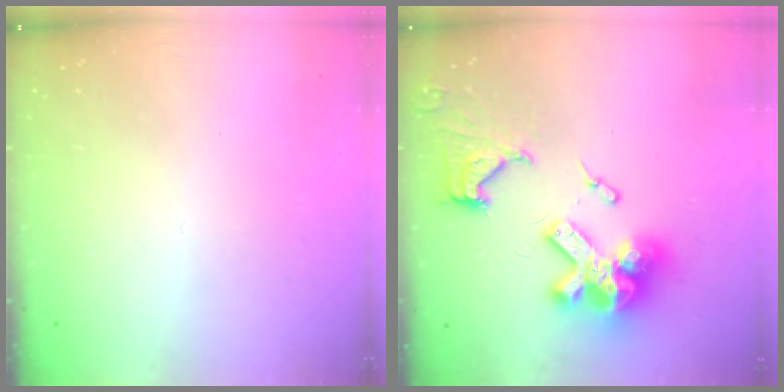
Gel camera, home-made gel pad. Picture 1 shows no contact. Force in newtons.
{"total": 20.4, "press": 20.3, "slide": 2.1}